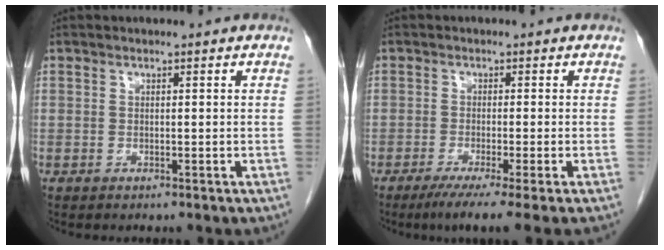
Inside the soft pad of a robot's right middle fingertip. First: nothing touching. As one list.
[{"total": 7.4, "force": [-5.4, -1.1, 5.0], "torque": [-0.065, -0.021, -0.084]}]